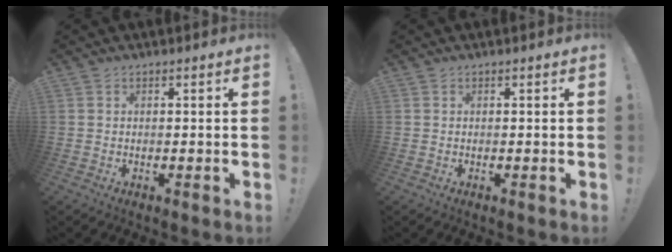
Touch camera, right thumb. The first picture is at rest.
{"total": 0.0}